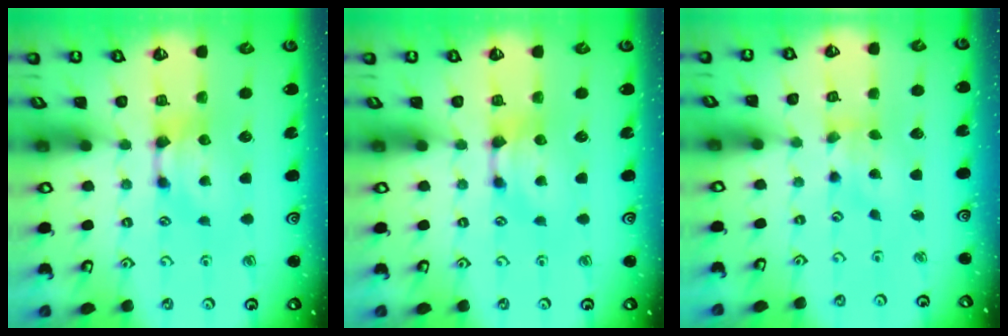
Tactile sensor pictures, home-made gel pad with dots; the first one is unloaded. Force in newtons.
{"total": 0.0}
{"total": 1.3, "press": 0.7, "slide": 1.1}